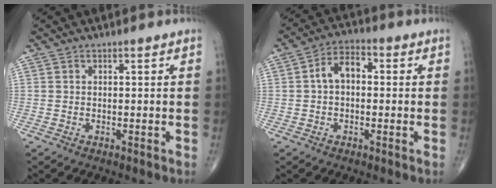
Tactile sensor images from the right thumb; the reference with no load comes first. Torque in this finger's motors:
{"motor_torque": [0.12, 0.14, 0.20, 0.08, 0.18]}